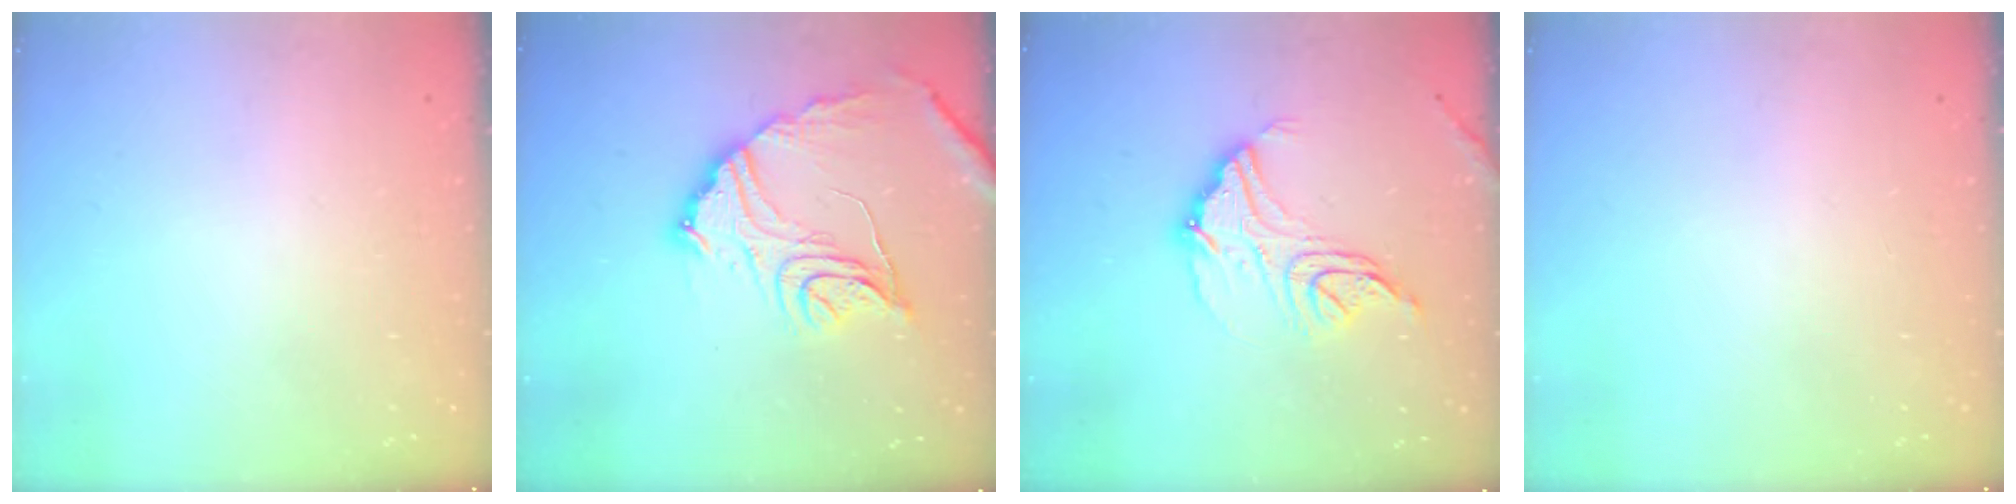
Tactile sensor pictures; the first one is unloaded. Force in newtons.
{"total": 16.0, "press": 16.0, "slide": 1.5}
{"total": 14.3, "press": 14.3, "slide": 1.0}
{"total": 0.0}